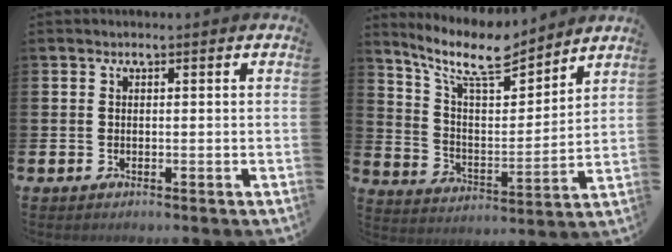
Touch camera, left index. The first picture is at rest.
{"total": 10.1, "force": [8.6, 2.7, 4.6], "torque": [-0.122, -0.050, 0.150]}